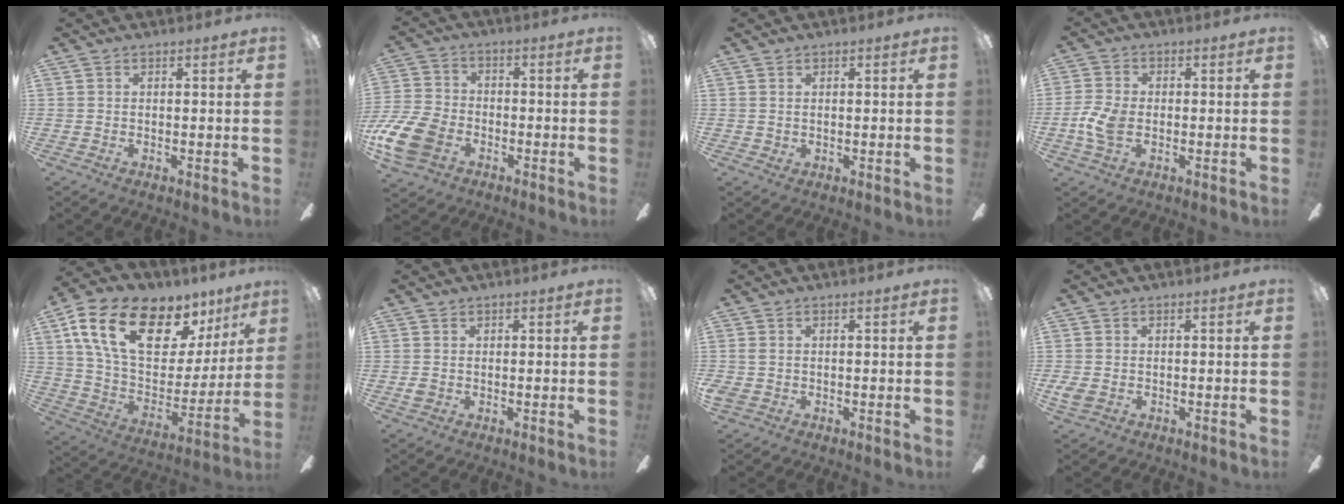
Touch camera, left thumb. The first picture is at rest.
{"total": 12.5, "force": [-5.4, 8.6, 7.2], "torque": [-0.169, 0.031, -0.100]}
{"total": 0.9, "force": [0.6, 0.7, 0.1], "torque": [-0.001, 0.003, 0.011]}
{"total": 6.5, "force": [-1.2, 4.1, 4.9], "torque": [-0.107, 0.005, -0.024]}
{"total": 22.2, "force": [12.8, 11.7, 13.9], "torque": [-0.243, -0.062, 0.229]}
{"total": 1.2, "force": [-0.1, 1.0, 0.5], "torque": [-0.010, 0.003, -0.002]}
{"total": 1.4, "force": [-0.5, 1.0, 0.9], "torque": [-0.017, 0.005, -0.010]}
{"total": 2.5, "force": [-0.9, 1.6, 1.7], "torque": [-0.040, -0.001, -0.018]}